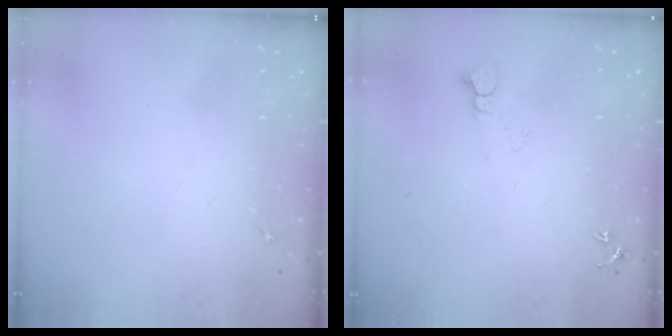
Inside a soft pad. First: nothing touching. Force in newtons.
{"total": 4.2, "press": 4.1, "slide": 0.4}